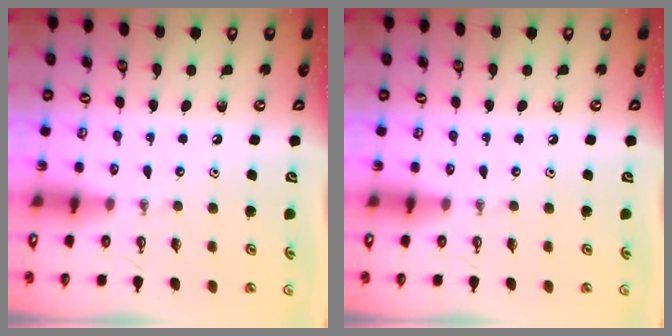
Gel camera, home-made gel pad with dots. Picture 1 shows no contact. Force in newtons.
{"total": 0.0}